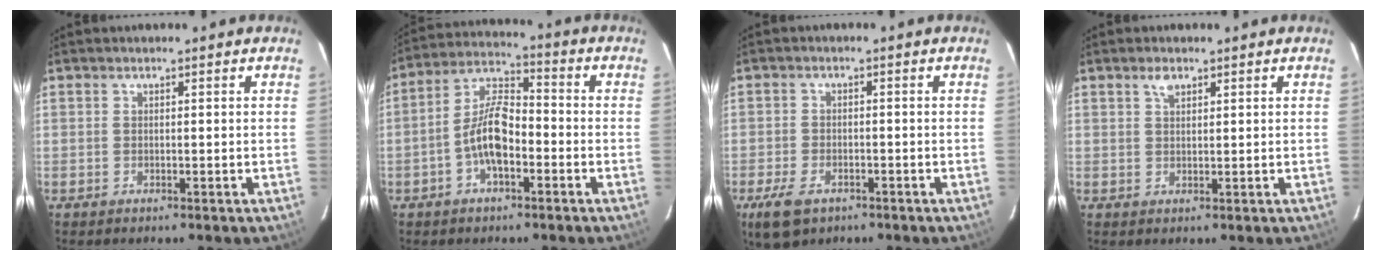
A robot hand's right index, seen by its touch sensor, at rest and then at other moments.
{"total": 9.5, "force": [-3.3, 4.0, 7.9], "torque": [-0.166, 0.018, -0.061]}
{"total": 6.9, "force": [-4.0, 3.9, 4.0], "torque": [-0.102, -0.014, -0.071]}
{"total": 1.9, "force": [1.2, 1.0, 1.1], "torque": [-0.020, 0.006, 0.022]}